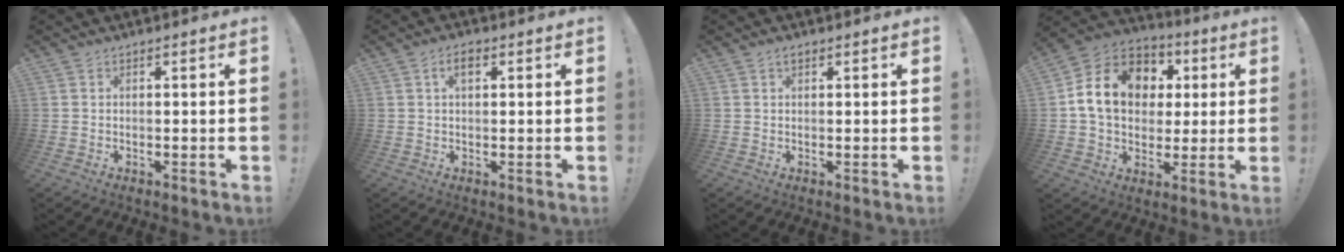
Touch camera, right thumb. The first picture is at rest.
{"total": 3.4, "force": [1.3, 1.7, 2.7], "torque": [-0.043, 0.003, 0.017]}
{"total": 1.4, "force": [0.8, 0.7, 0.9], "torque": [-0.012, -0.001, 0.013]}
{"total": 17.3, "force": [4.1, 13.4, 10.2], "torque": [-0.154, 0.002, 0.085]}